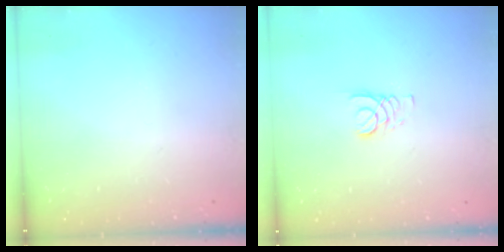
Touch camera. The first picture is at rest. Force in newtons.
{"total": 2.7, "press": 2.7, "slide": 0.3}